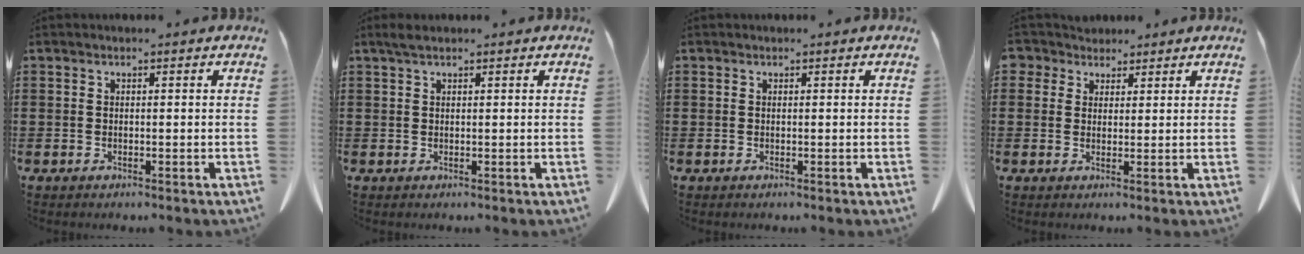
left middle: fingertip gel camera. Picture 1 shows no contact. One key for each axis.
{"total": 1.4, "fx": 0.9, "fy": 0.4, "fz": 1.0, "tx": -0.021, "ty": 0.004, "tz": 0.016}
{"total": 0.0}
{"total": 3.5, "fx": 2.5, "fy": 2.4, "fz": 0.5, "tx": -0.017, "ty": 0.007, "tz": 0.045}